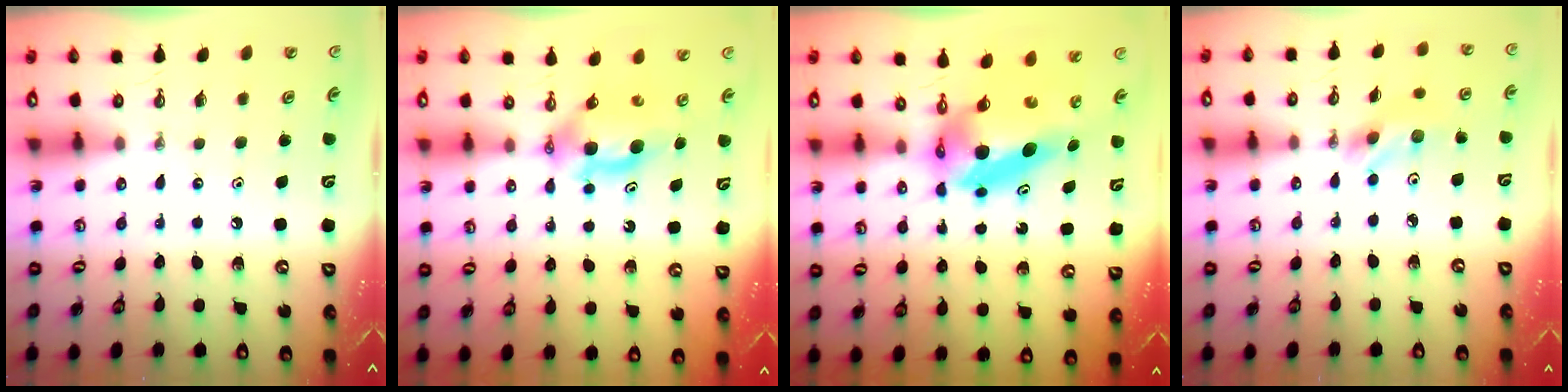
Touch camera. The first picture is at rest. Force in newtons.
{"total": 5.8, "press": 5.7, "slide": 1.2}
{"total": 7.6, "press": 7.6, "slide": 0.6}
{"total": 6.4, "press": 6.4, "slide": 0.2}